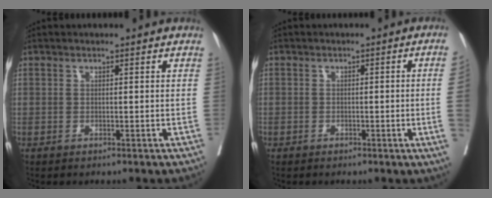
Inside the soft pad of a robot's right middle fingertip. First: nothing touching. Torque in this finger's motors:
{"motor_torque": [0.94, -1.19, -0.85, -0.21]}